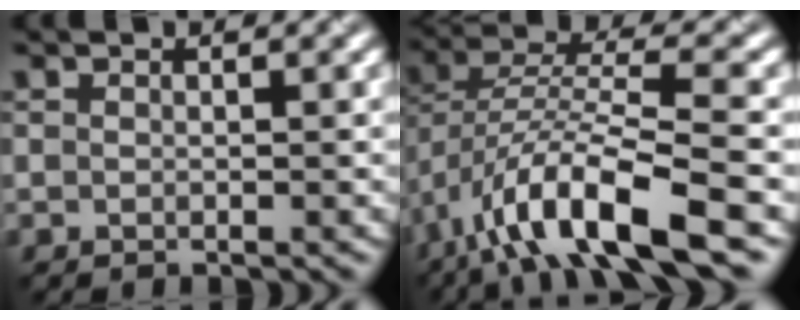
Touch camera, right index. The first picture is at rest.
{"total": 10.5, "force": [-5.3, 3.0, 8.6], "torque": [-0.154, 0.009, -0.102]}